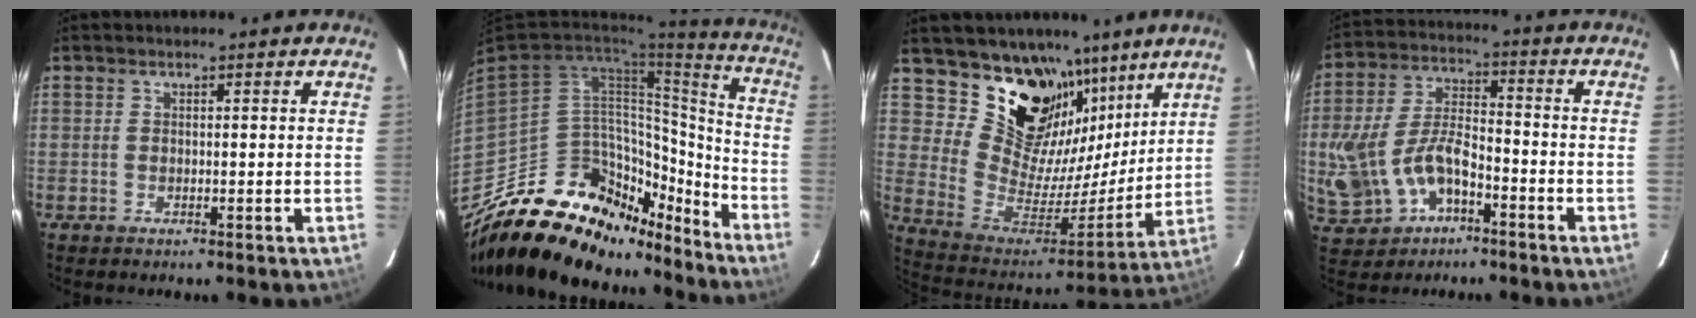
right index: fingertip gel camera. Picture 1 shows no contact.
{"total": 31.5, "force": [-23.7, 15.1, 14.2], "torque": [-0.257, 0.049, -0.349]}
{"total": 19.7, "force": [13.4, 11.8, 8.1], "torque": [-0.156, -0.018, 0.255]}
{"total": 14.1, "force": [-5.2, 8.4, 10.0], "torque": [-0.226, 0.008, -0.080]}